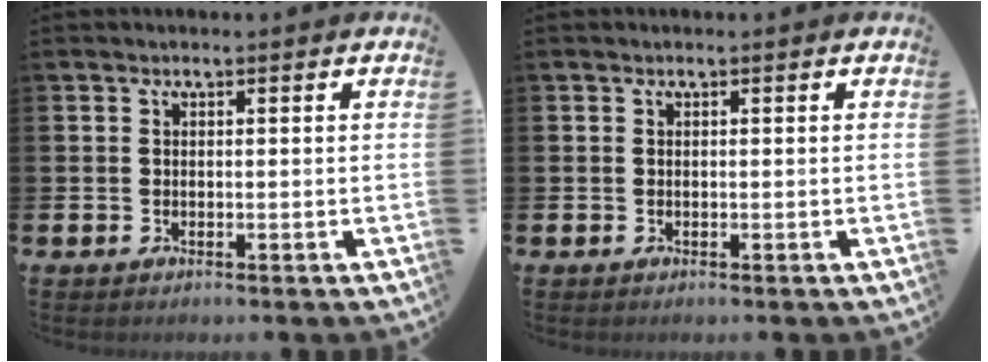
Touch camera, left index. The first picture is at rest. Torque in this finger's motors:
{"motor_torque": [0.00, 0.00, 0.00, 0.01]}